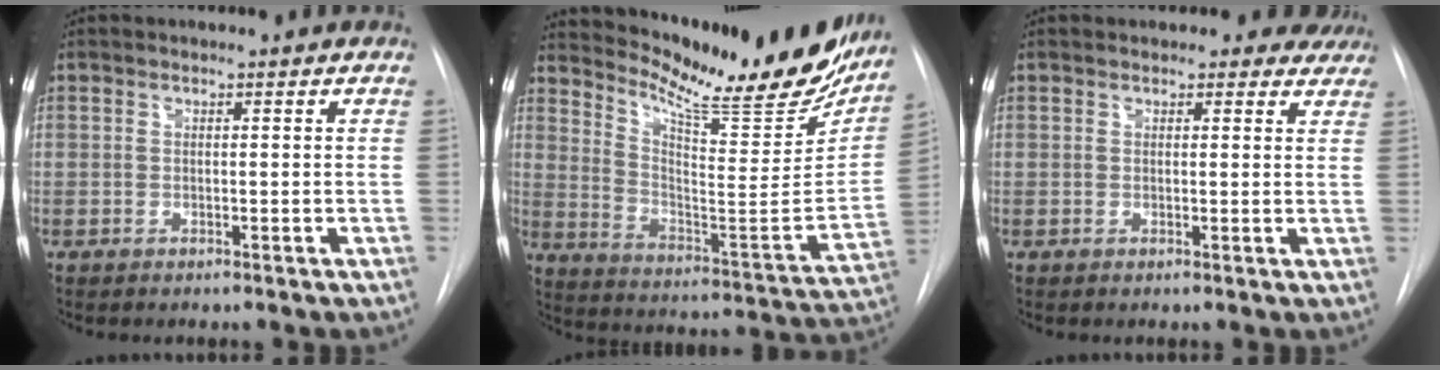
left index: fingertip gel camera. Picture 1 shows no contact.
{"total": 25.9, "force": [22.3, 3.9, 12.7], "torque": [-0.201, -0.086, 0.305]}
{"total": 6.4, "force": [5.8, 2.7, 0.6], "torque": [0.029, -0.003, 0.042]}